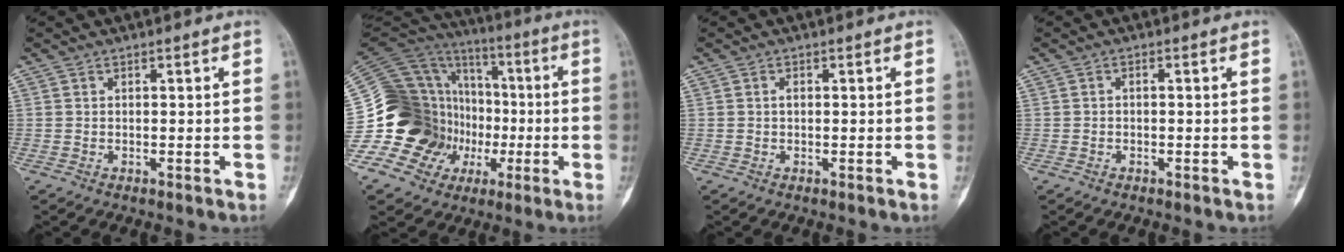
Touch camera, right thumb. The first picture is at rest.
{"total": 28.2, "force": [-5.8, 22.9, 15.3], "torque": [-0.285, 0.085, -0.095]}
{"total": 0.6, "force": [0.0, 0.4, 0.5], "torque": [-0.009, 0.000, 0.001]}
{"total": 0.6, "force": [-0.2, 0.3, 0.5], "torque": [-0.007, 0.006, -0.007]}